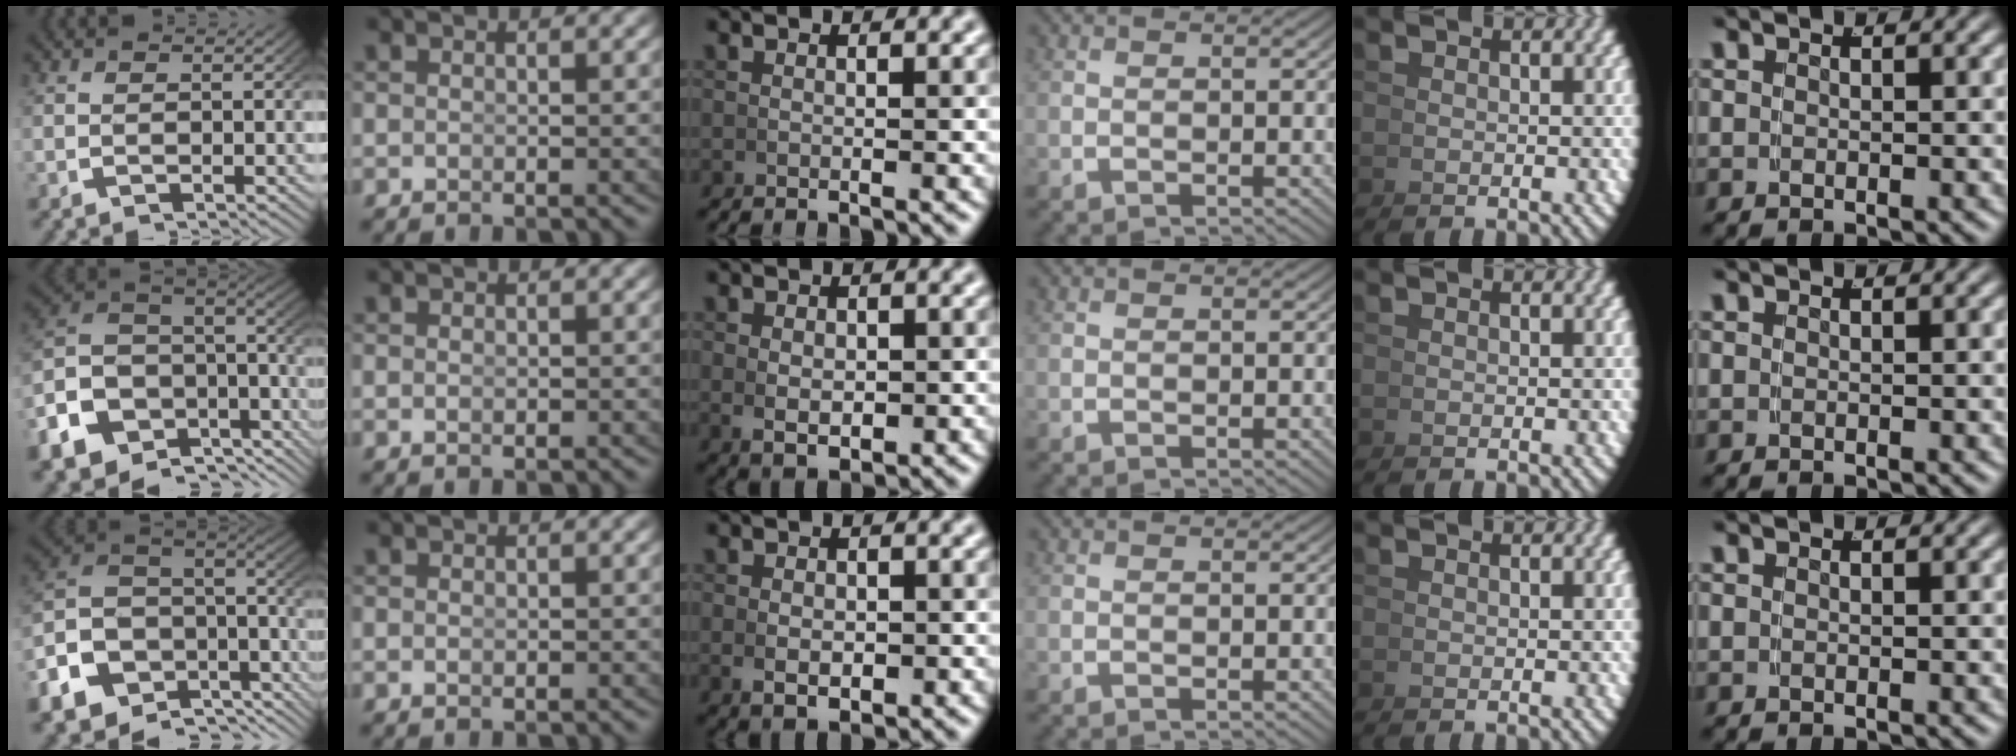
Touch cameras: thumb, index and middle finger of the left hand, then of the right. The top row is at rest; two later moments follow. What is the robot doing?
{"motion": "lift_and_place", "object": "hoodie"}